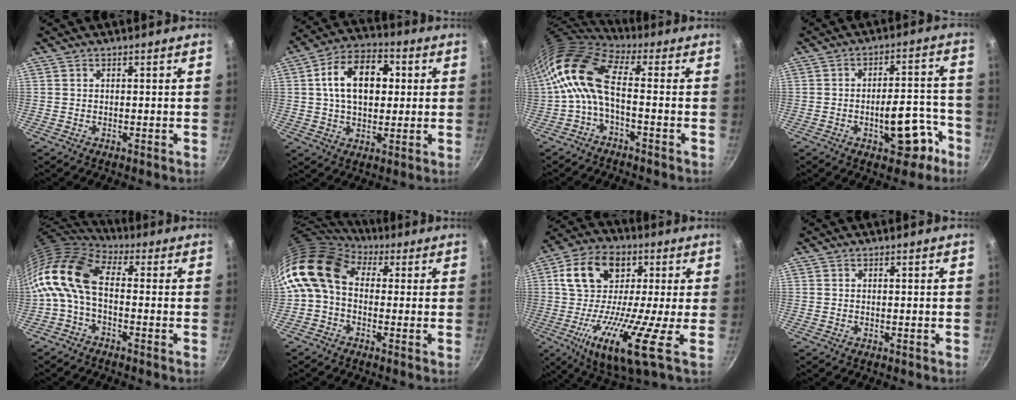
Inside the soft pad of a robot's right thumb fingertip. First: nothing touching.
{"total": 14.4, "force": [2.5, 9.4, 10.7], "torque": [-0.146, 0.019, 0.028]}
{"total": 11.1, "force": [-0.8, 4.7, 10.0], "torque": [-0.209, 0.026, -0.032]}
{"total": 11.4, "force": [-5.2, 5.4, 8.6], "torque": [-0.074, 0.053, -0.063]}
{"total": 12.4, "force": [-0.9, 6.9, 10.3], "torque": [-0.204, 0.026, -0.036]}
{"total": 11.7, "force": [1.6, 8.6, 7.8], "torque": [-0.138, 0.019, 0.006]}
{"total": 18.8, "force": [-0.8, 8.3, 16.8], "torque": [-0.286, 0.009, -0.044]}
{"total": 0.0}